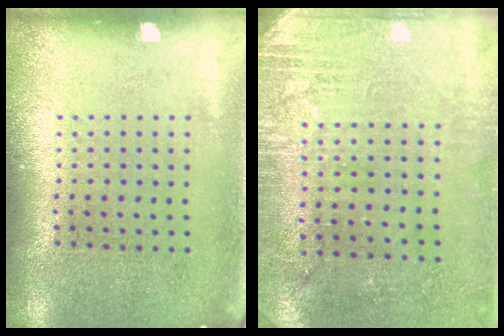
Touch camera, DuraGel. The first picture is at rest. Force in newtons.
{"total": 2.8, "press": 2.6, "slide": 1.0}